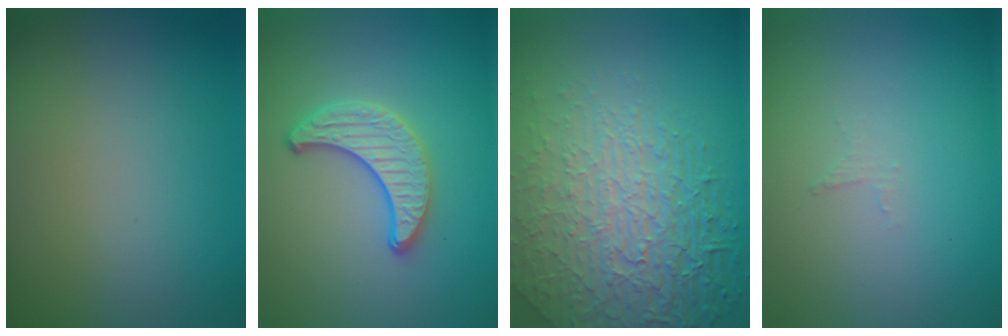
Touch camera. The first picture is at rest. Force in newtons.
{"total": 3.5, "press": 3.2, "slide": 1.5}
{"total": 8.9, "press": 6.1, "slide": 6.6}
{"total": 0.7, "press": 0.6, "slide": 0.2}